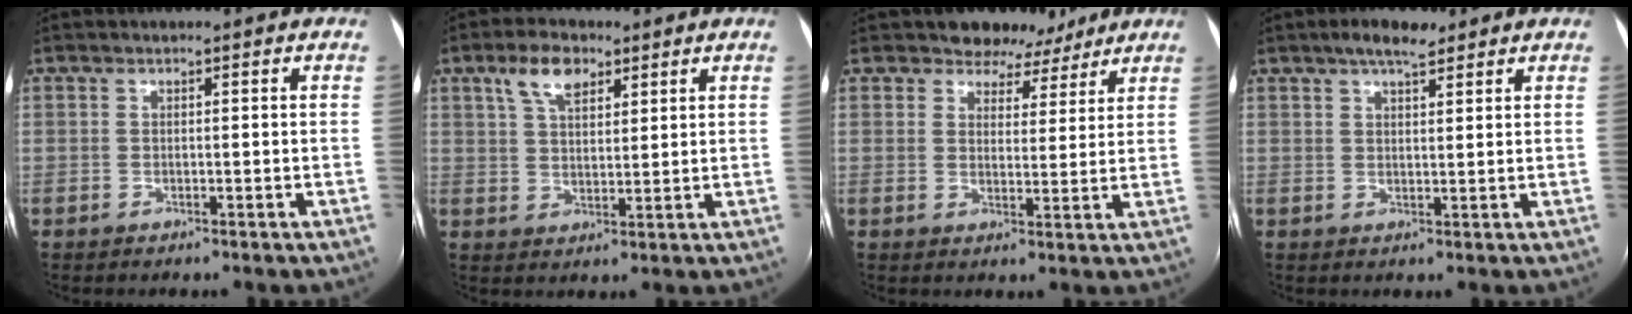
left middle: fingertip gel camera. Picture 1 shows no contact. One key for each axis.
{"total": 6.2, "fx": 3.7, "fy": 2.9, "fz": 4.1, "tx": -0.082, "ty": 0.015, "tz": 0.069}
{"total": 5.9, "fx": 4.8, "fy": 3.3, "fz": 0.3, "tx": 0.004, "ty": -0.002, "tz": 0.057}
{"total": 4.8, "fx": 3.5, "fy": 1.4, "fz": 2.9, "tx": -0.052, "ty": 0.012, "tz": 0.056}